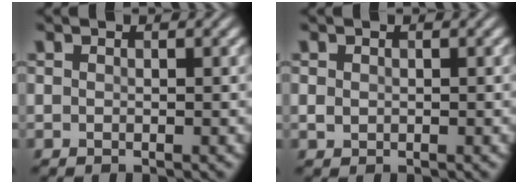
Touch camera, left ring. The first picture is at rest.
{"total": 0.6, "force": [0.1, 0.5, 0.3], "torque": [-0.006, -0.001, 0.000]}